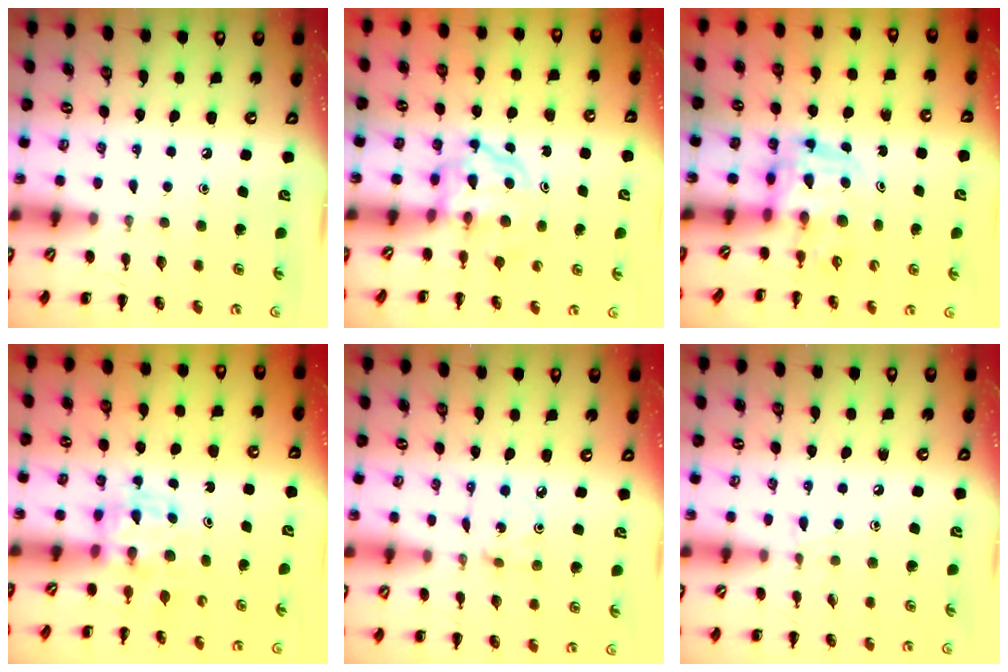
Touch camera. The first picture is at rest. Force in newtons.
{"total": 3.6, "press": 3.6, "slide": 0.4}
{"total": 3.7, "press": 3.7, "slide": 0.6}
{"total": 3.4, "press": 3.3, "slide": 0.5}
{"total": 1.5, "press": 1.4, "slide": 0.4}
{"total": 4.5, "press": 4.1, "slide": 1.8}